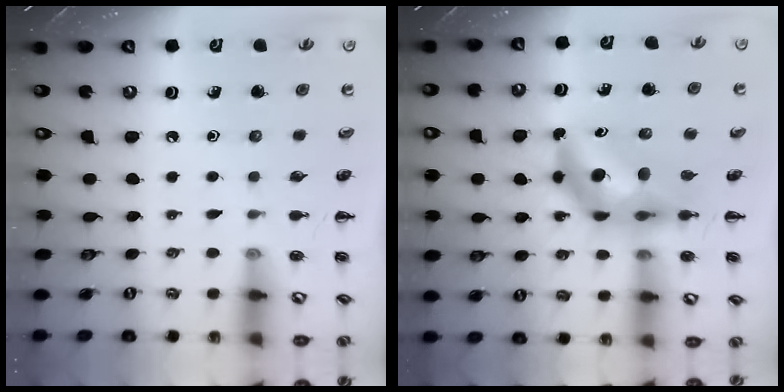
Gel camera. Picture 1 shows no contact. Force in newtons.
{"total": 9.2, "press": 8.6, "slide": 3.1}